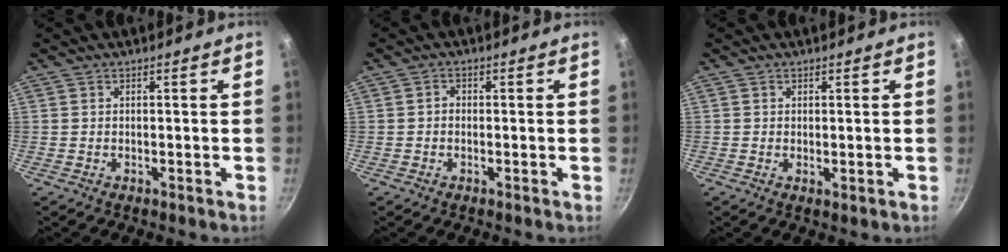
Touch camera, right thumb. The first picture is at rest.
{"total": 1.3, "force": [-0.2, 1.1, 0.7], "torque": [-0.011, 0.006, -0.006]}
{"total": 0.9, "force": [0.3, 0.5, 0.7], "torque": [-0.011, -0.007, 0.002]}